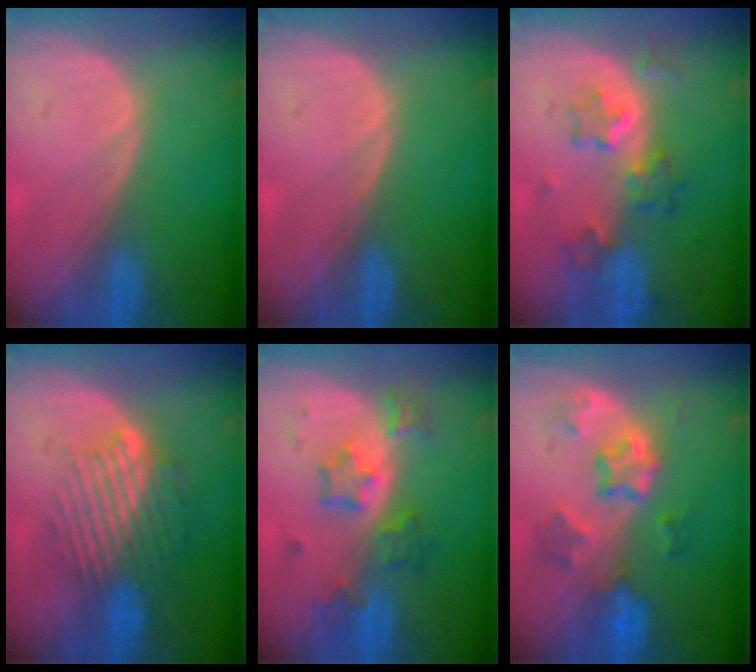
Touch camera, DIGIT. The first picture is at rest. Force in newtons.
{"total": 0.0}
{"total": 6.3, "press": 5.8, "slide": 2.5}
{"total": 9.4, "press": 8.0, "slide": 5.1}
{"total": 6.1, "press": 5.9, "slide": 1.6}
{"total": 7.1, "press": 6.4, "slide": 3.2}